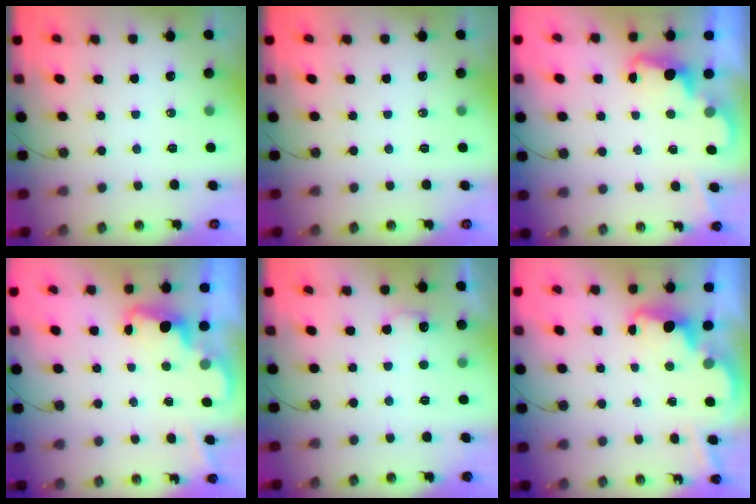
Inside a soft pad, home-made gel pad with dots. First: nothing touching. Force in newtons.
{"total": 0.0}
{"total": 2.5, "press": 2.4, "slide": 0.5}
{"total": 2.1, "press": 2.1, "slide": 0.6}
{"total": 7.5, "press": 7.5, "slide": 0.4}
{"total": 3.6, "press": 3.6, "slide": 0.7}